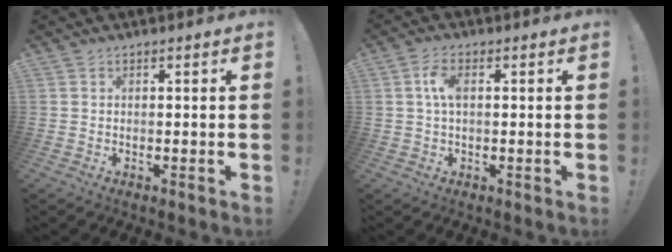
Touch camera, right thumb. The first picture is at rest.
{"total": 5.1, "force": [0.8, 2.6, 4.3], "torque": [-0.089, 0.008, 0.012]}